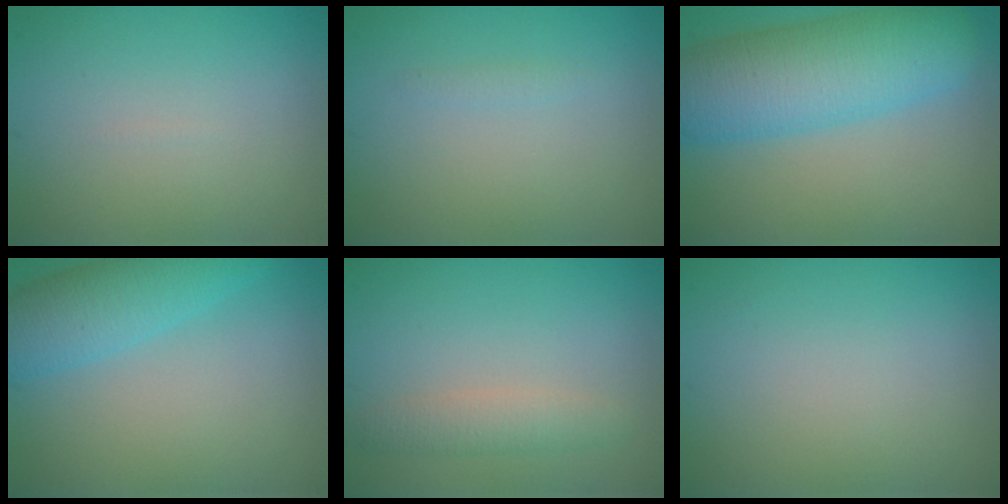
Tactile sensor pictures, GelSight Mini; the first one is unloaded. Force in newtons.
{"total": 0.6, "press": 0.6, "slide": 0.1}
{"total": 9.6, "press": 9.6, "slide": 0.4}
{"total": 5.3, "press": 5.3, "slide": 0.4}
{"total": 2.1, "press": 2.1, "slide": 0.0}
{"total": 0.0}